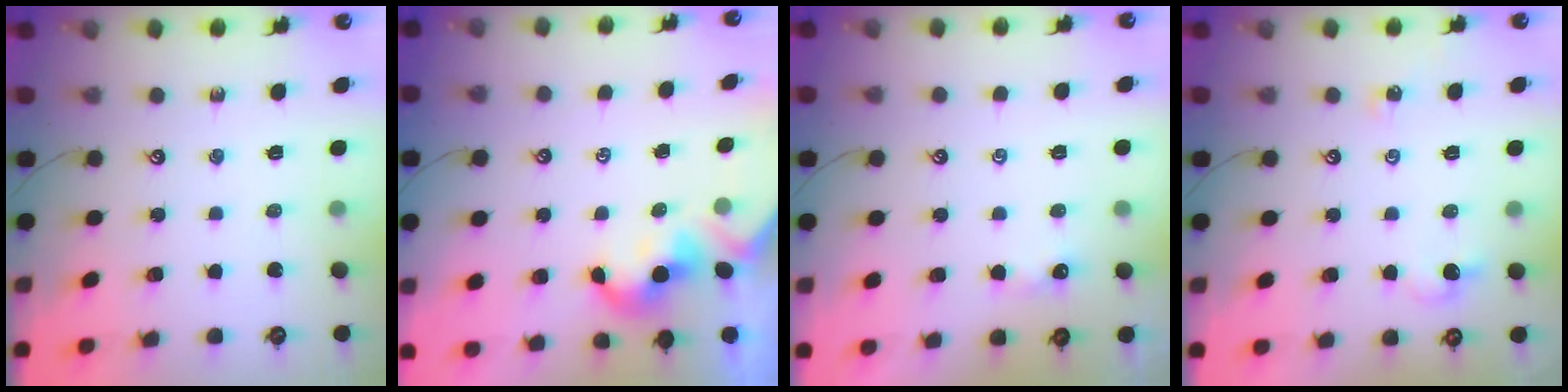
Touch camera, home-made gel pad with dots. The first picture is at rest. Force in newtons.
{"total": 1.8, "press": 1.7, "slide": 0.5}
{"total": 1.7, "press": 1.7, "slide": 0.3}
{"total": 4.1, "press": 4.1, "slide": 0.5}